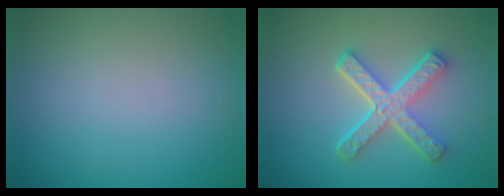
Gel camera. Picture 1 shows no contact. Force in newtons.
{"total": 5.1, "press": 3.9, "slide": 3.3}